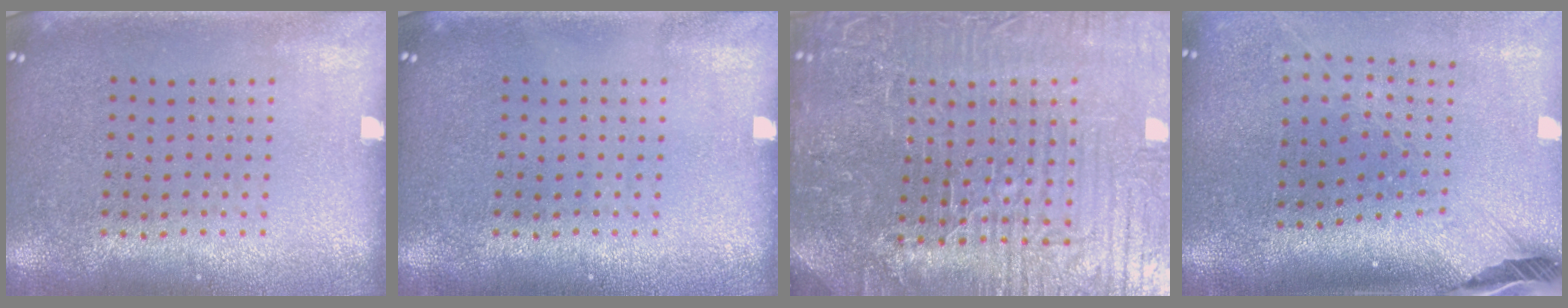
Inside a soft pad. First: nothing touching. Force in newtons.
{"total": 0.0}
{"total": 6.8, "press": 6.1, "slide": 3.0}
{"total": 2.7, "press": 2.0, "slide": 1.8}